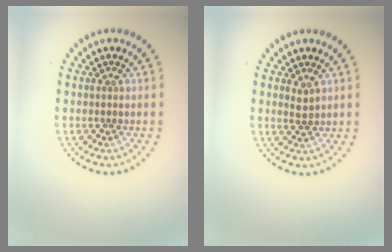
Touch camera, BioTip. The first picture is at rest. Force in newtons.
{"total": 1.1, "press": 0.9, "slide": 0.5}